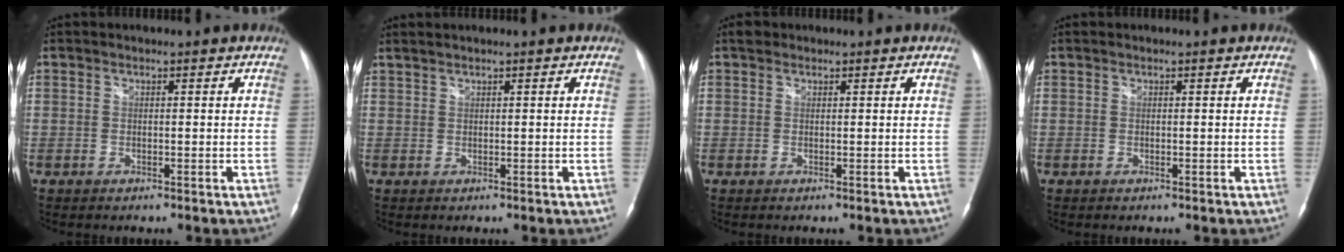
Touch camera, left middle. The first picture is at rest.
{"total": 1.8, "force": [1.5, -0.2, 1.0], "torque": [-0.023, 0.016, 0.032]}
{"total": 1.1, "force": [0.8, 0.7, 0.2], "torque": [-0.006, 0.013, 0.012]}
{"total": 0.0}